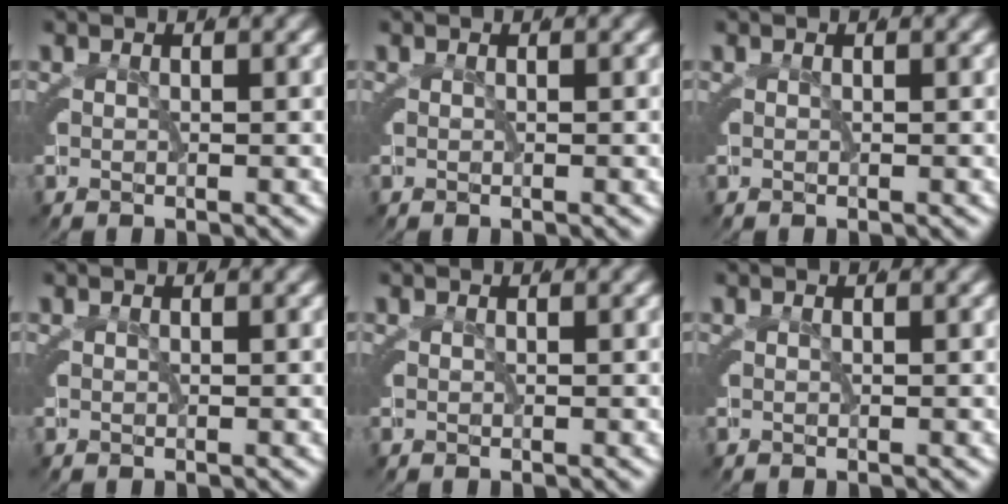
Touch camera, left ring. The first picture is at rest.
{"total": 0.0}
{"total": 0.0}
{"total": 0.0}
{"total": 0.0}
{"total": 0.0}